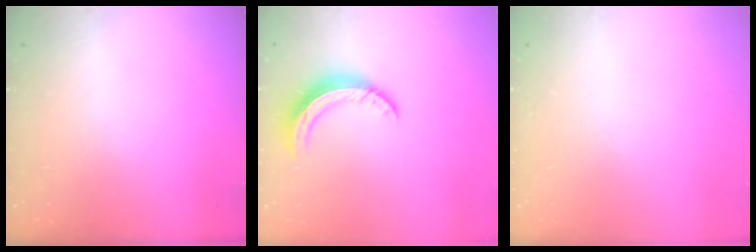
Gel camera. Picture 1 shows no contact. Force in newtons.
{"total": 10.1, "press": 10.1, "slide": 0.1}
{"total": 2.4, "press": 2.4, "slide": 0.2}